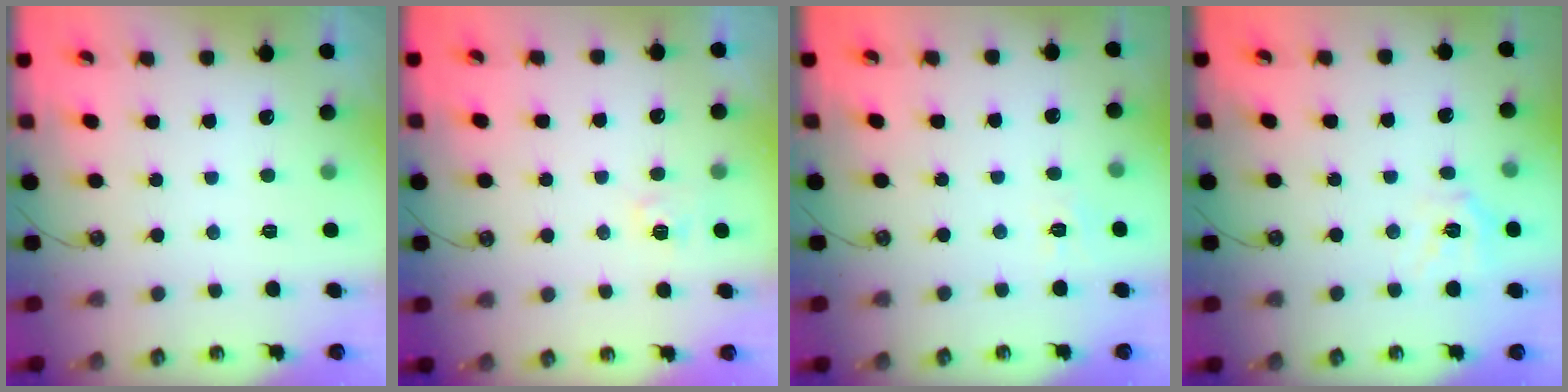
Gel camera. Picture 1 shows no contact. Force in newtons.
{"total": 2.7, "press": 2.6, "slide": 0.3}
{"total": 2.5, "press": 2.5, "slide": 0.5}
{"total": 11.1, "press": 11.0, "slide": 1.5}